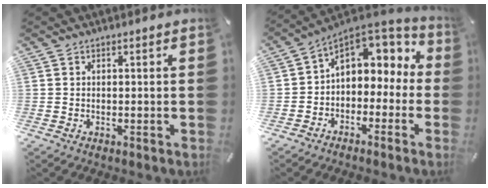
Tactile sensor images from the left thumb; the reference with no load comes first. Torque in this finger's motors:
{"motor_torque": [2.42, 2.58, 1.21, -0.03, 0.12]}